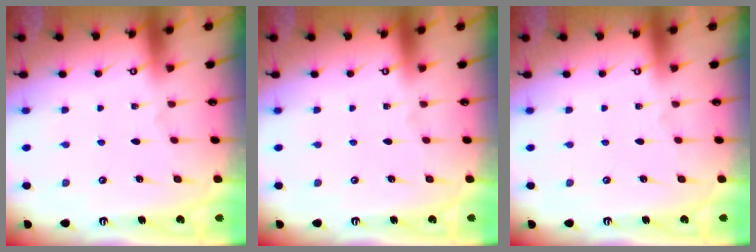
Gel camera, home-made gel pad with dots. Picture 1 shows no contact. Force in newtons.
{"total": 0.0}
{"total": 0.0}